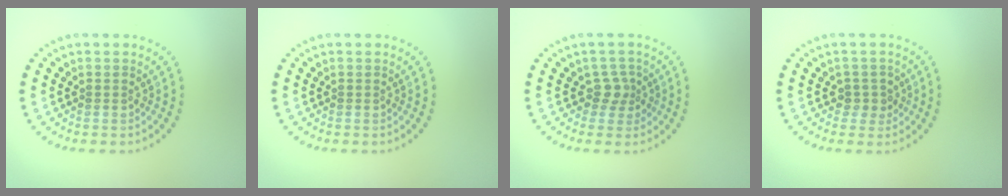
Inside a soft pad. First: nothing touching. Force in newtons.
{"total": 0.0}
{"total": 1.9, "press": 1.4, "slide": 1.2}
{"total": 1.7, "press": 1.4, "slide": 0.9}